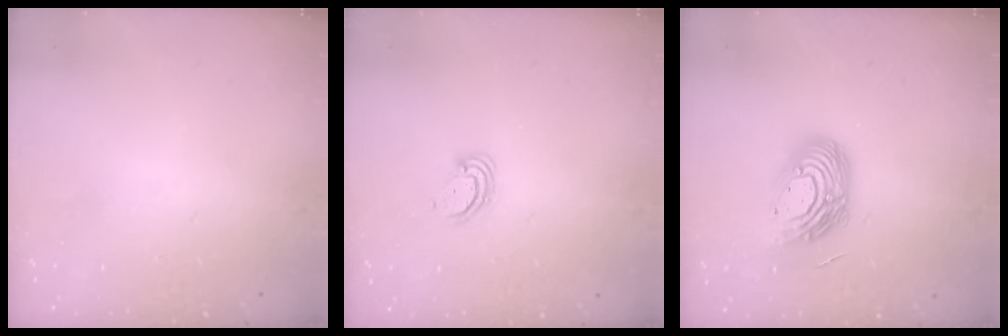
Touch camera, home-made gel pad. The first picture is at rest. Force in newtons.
{"total": 3.1, "press": 3.1, "slide": 0.2}
{"total": 14.2, "press": 14.1, "slide": 1.2}